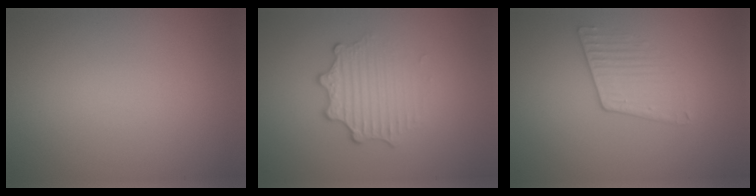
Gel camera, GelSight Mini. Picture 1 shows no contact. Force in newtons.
{"total": 3.4, "press": 2.7, "slide": 2.0}
{"total": 2.0, "press": 1.5, "slide": 1.3}